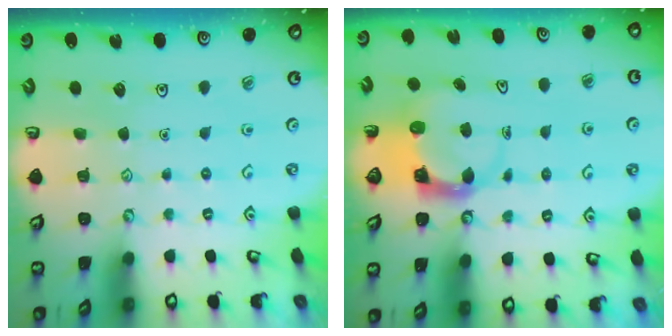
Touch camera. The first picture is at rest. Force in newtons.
{"total": 3.8, "press": 3.7, "slide": 0.5}